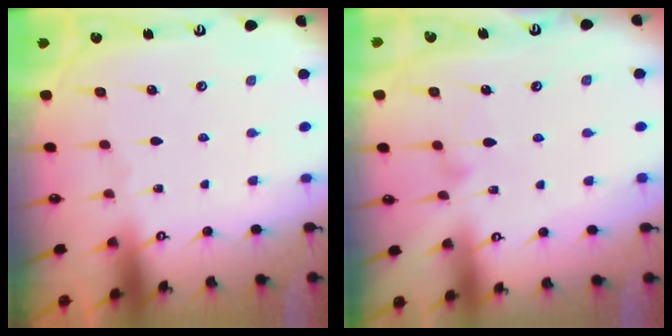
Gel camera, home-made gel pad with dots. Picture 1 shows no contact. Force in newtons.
{"total": 6.1, "press": 6.1, "slide": 0.3}